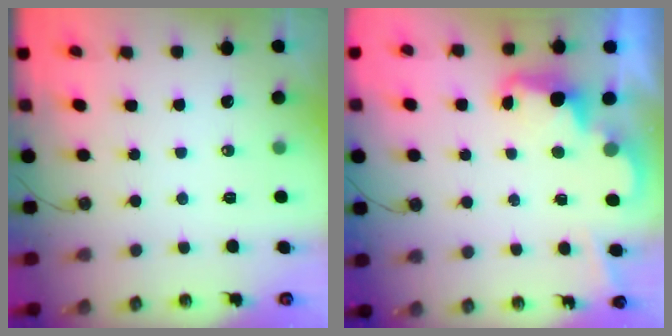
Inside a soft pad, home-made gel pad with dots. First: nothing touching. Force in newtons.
{"total": 2.6, "press": 2.5, "slide": 0.6}